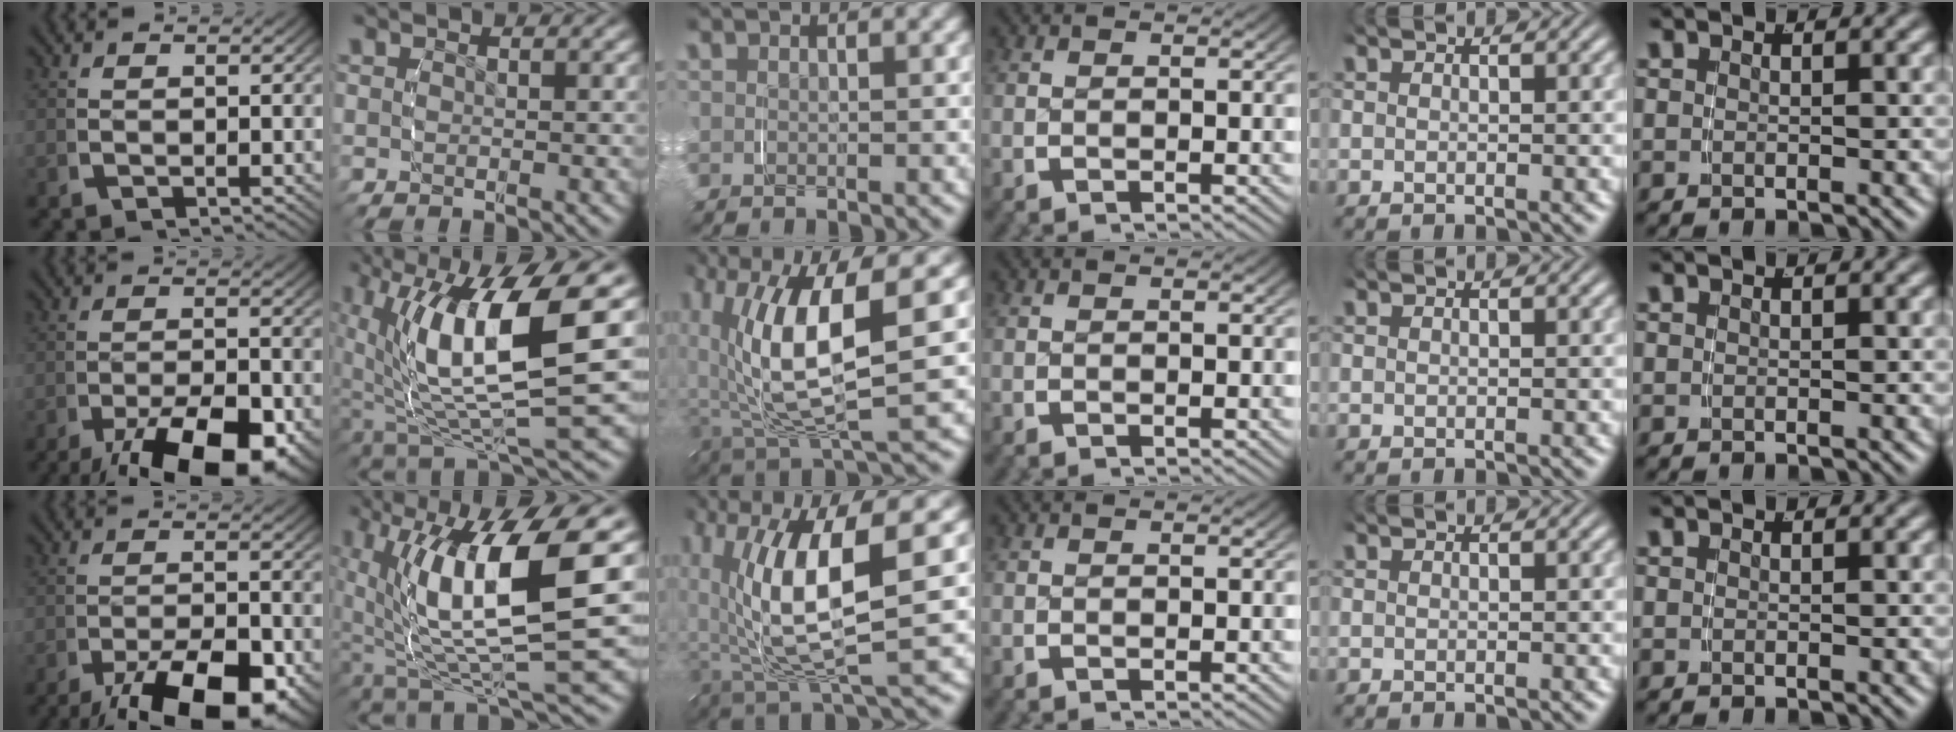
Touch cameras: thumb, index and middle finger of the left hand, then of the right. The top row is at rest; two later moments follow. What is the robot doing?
{"motion": "grasp_and_lifting", "object": "pencil case"}